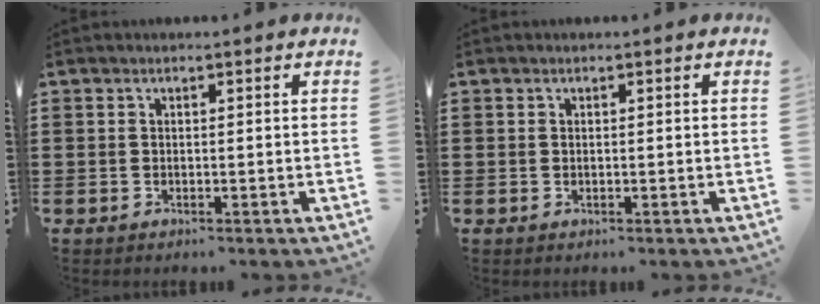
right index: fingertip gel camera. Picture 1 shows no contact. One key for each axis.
{"total": 0.0}